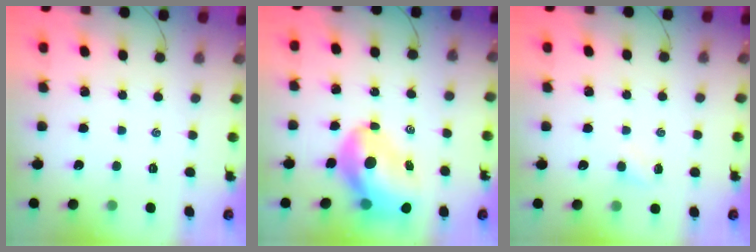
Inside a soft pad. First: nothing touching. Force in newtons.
{"total": 12.7, "press": 12.1, "slide": 3.8}
{"total": 2.6, "press": 2.5, "slide": 0.9}